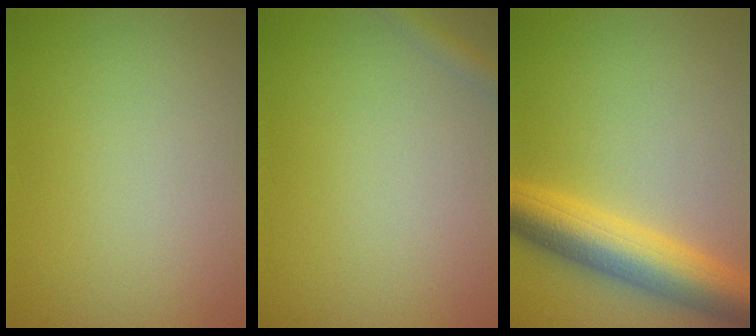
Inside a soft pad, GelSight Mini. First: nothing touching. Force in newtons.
{"total": 1.4, "press": 1.3, "slide": 0.1}
{"total": 6.8, "press": 6.8, "slide": 0.1}